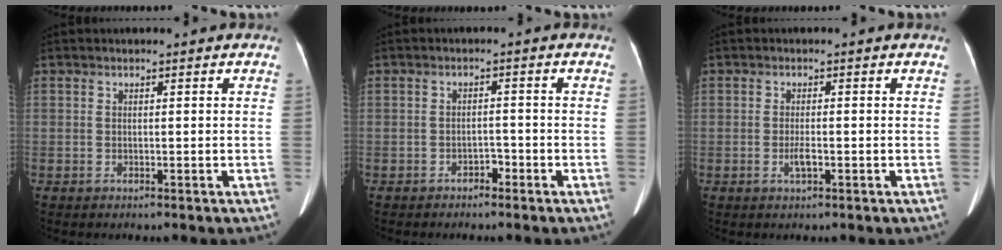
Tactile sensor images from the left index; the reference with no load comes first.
{"total": 1.8, "force": [-1.4, 0.8, 0.8], "torque": [-0.010, 0.003, -0.021]}
{"total": 1.8, "force": [-0.6, 0.3, 1.6], "torque": [-0.031, -0.002, -0.011]}